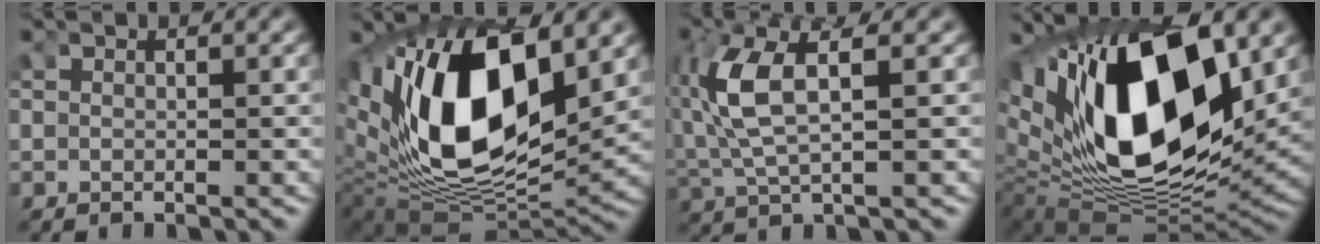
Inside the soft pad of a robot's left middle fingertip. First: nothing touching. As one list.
[{"total": 18.7, "force": [2.1, 10.8, 15.1], "torque": [-0.280, -0.028, 0.048]}, {"total": 5.0, "force": [0.8, 2.0, 4.5], "torque": [-0.113, -0.008, 0.026]}, {"total": 21.4, "force": [2.8, 12.3, 17.3], "torque": [-0.297, -0.013, 0.048]}]